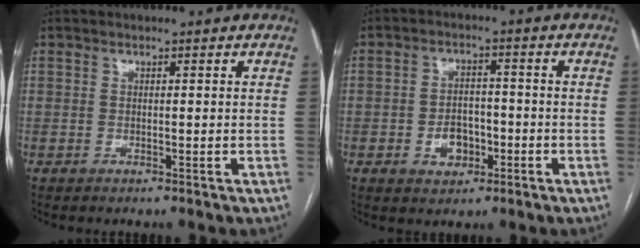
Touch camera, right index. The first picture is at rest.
{"total": 5.0, "force": [-1.8, 3.5, 3.1], "torque": [-0.051, 0.008, -0.025]}